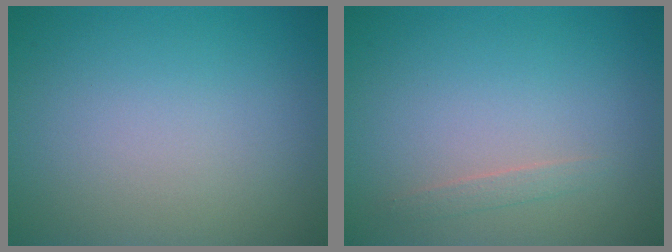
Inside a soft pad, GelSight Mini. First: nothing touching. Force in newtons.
{"total": 0.8, "press": 0.8, "slide": 0.1}